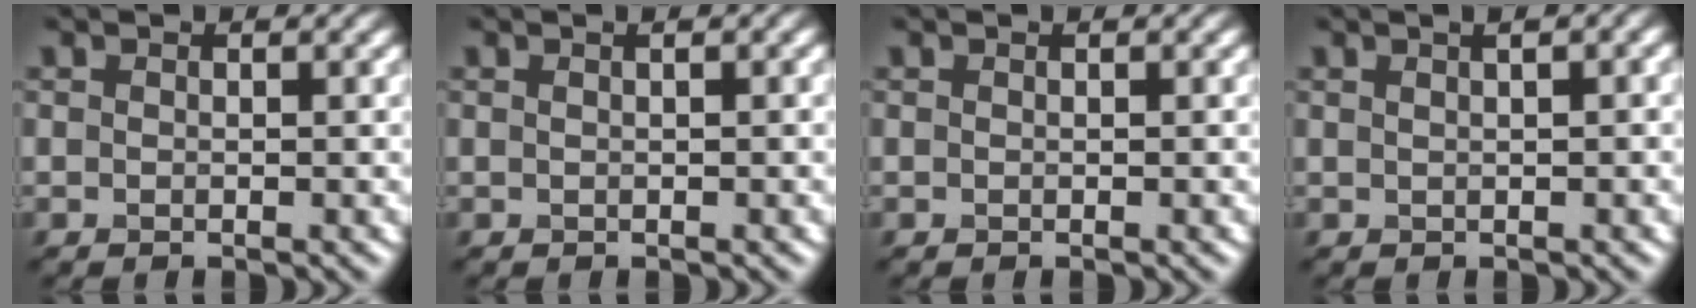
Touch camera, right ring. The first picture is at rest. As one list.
[{"total": 1.1, "force": [0.4, 0.4, 0.9], "torque": [-0.012, 0.003, 0.000]}, {"total": 0.0}, {"total": 3.8, "force": [1.8, 1.7, 2.9], "torque": [-0.017, 0.019, 0.008]}]